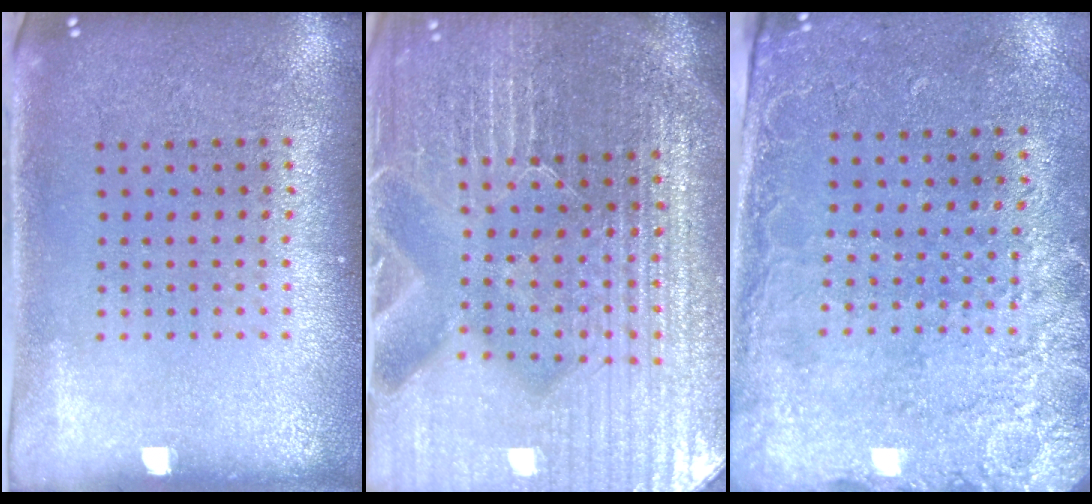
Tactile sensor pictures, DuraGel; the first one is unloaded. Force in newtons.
{"total": 6.0, "press": 5.5, "slide": 2.5}
{"total": 2.6, "press": 2.1, "slide": 1.5}